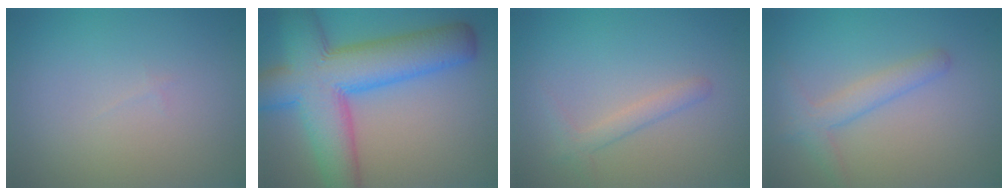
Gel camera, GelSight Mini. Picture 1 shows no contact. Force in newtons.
{"total": 11.2, "press": 11.2, "slide": 0.4}
{"total": 1.6, "press": 1.6, "slide": 0.1}
{"total": 2.5, "press": 2.5, "slide": 0.1}